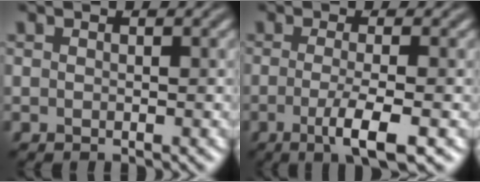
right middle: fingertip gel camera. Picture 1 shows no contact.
{"total": 4.3, "force": [-1.3, 0.9, 4.0], "torque": [-0.070, -0.005, -0.029]}